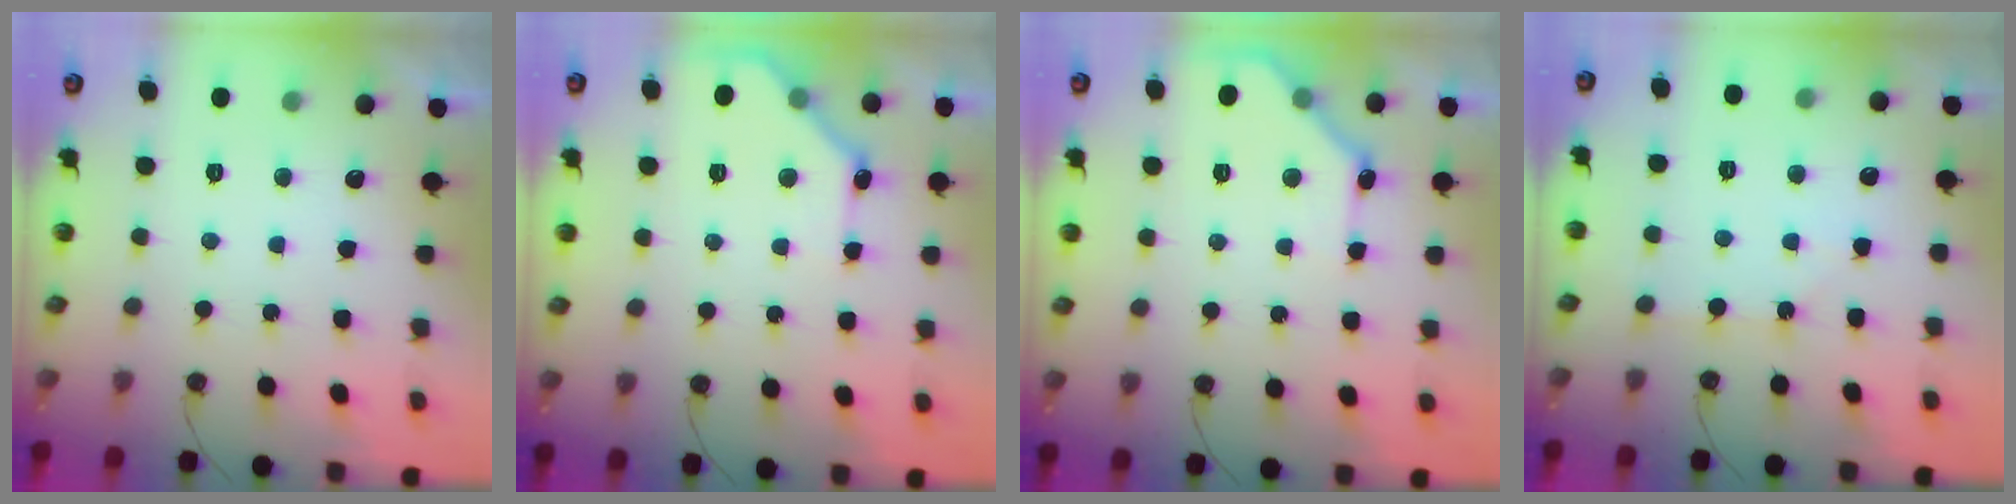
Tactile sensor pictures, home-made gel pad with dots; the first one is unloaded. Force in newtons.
{"total": 9.5, "press": 9.5, "slide": 0.5}
{"total": 9.5, "press": 9.5, "slide": 0.5}
{"total": 0.9, "press": 0.9, "slide": 0.1}